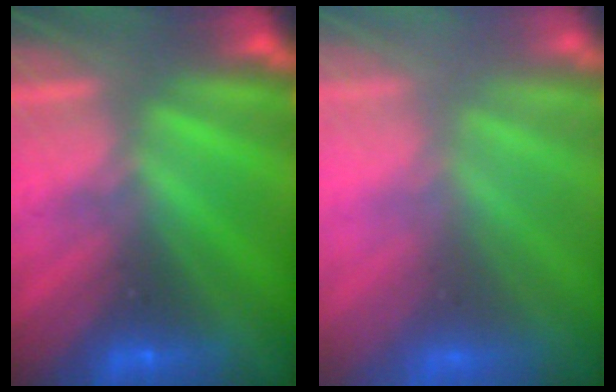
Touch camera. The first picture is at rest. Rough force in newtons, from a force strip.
{"total": 9.6}